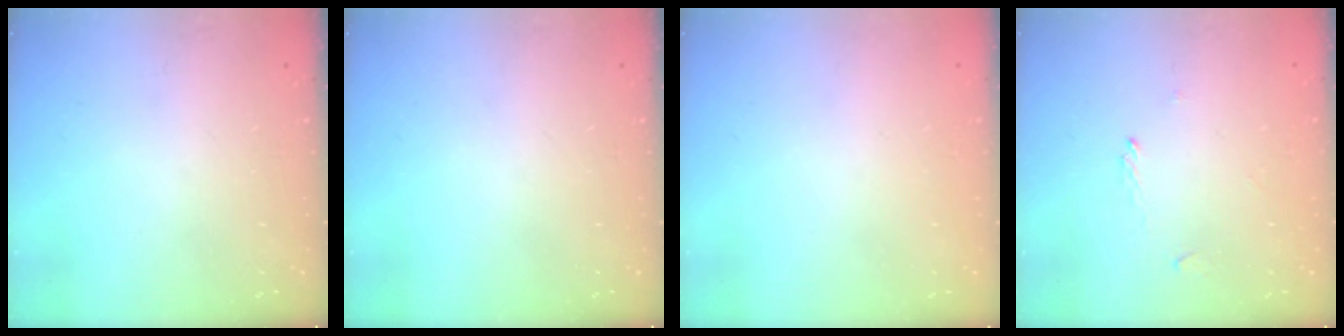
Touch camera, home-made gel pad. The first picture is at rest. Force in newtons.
{"total": 0.0}
{"total": 2.0, "press": 2.0, "slide": 0.1}
{"total": 1.2, "press": 1.1, "slide": 0.3}